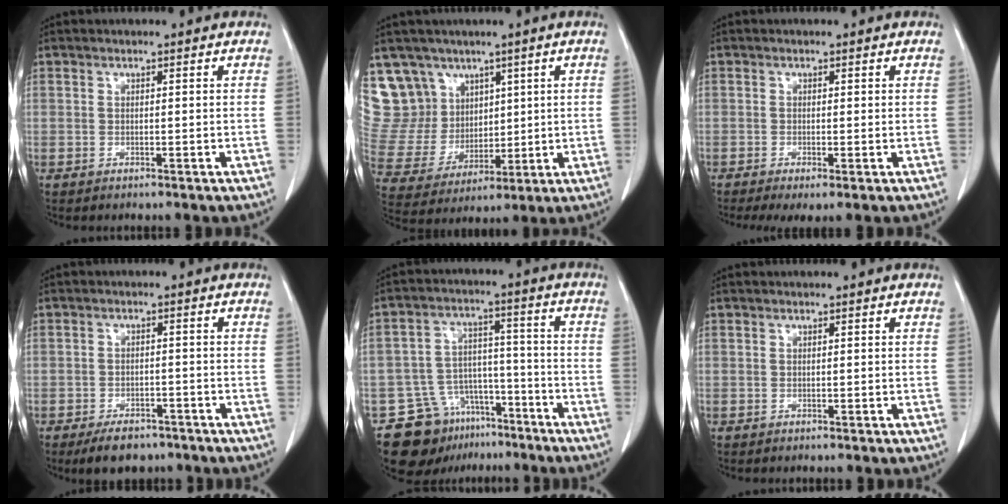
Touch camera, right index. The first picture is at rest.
{"total": 13.3, "force": [8.3, 10.2, 2.0], "torque": [-0.066, 0.047, 0.188]}
{"total": 3.2, "force": [-1.7, 0.8, 2.6], "torque": [-0.044, -0.012, -0.026]}
{"total": 5.7, "force": [-4.2, 3.0, 2.3], "torque": [-0.036, 0.001, -0.061]}
{"total": 11.3, "force": [-7.6, 7.6, 3.4], "torque": [-0.050, 0.046, -0.116]}
{"total": 0.0}